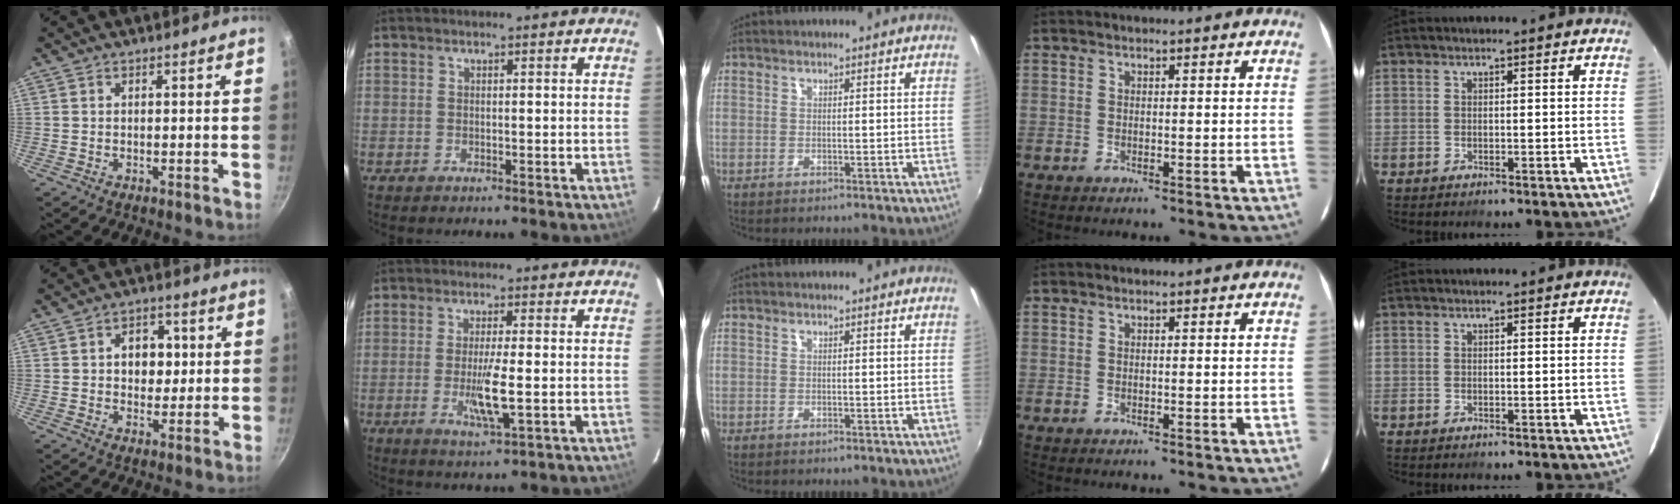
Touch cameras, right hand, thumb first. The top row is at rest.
{"thumb": {"total": 7.3, "force": [1.0, 5.6, 4.5], "torque": [-0.029, 0.003, 0.008]}, "index": {"total": 6.2, "force": [-1.4, 0.6, 6.0], "torque": [-0.113, -0.013, -0.025]}}